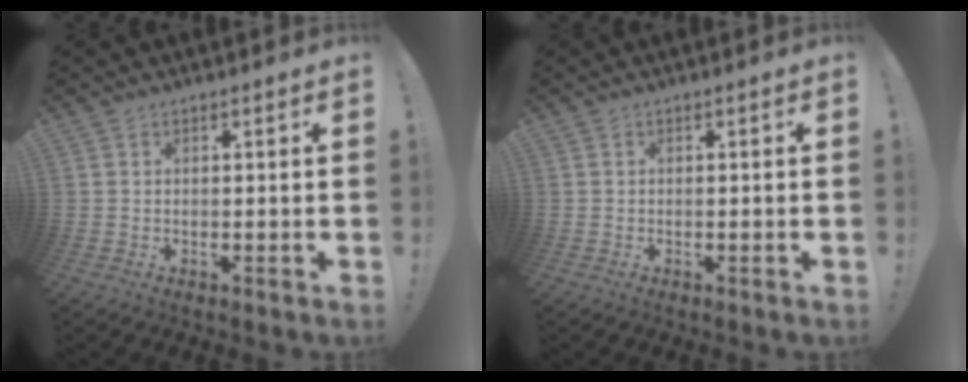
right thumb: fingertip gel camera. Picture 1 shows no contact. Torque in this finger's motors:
{"motor_torque": [0.31, -0.05, -0.03, 0.01, 0.00]}